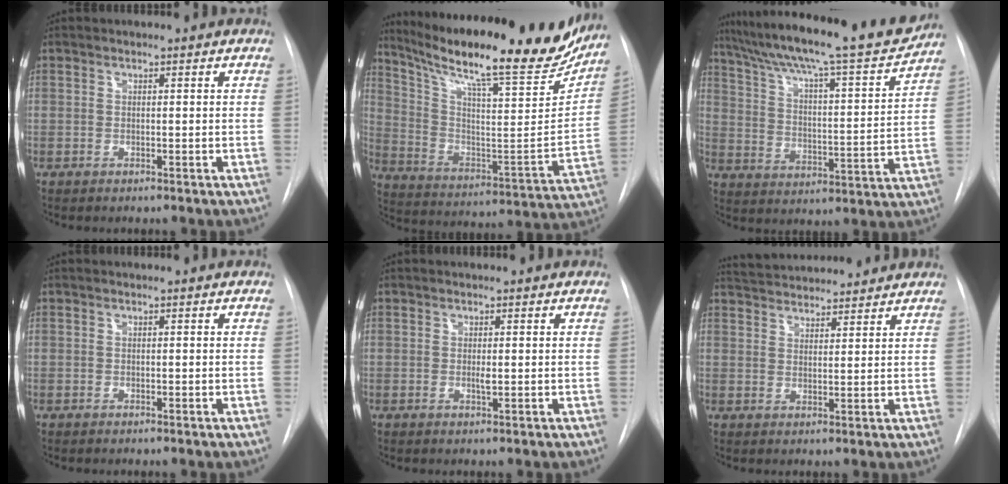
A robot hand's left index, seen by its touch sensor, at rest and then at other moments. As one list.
[{"total": 28.2, "force": [23.5, 4.0, 15.1], "torque": [-0.252, -0.055, 0.336]}, {"total": 23.4, "force": [20.5, 1.3, 11.2], "torque": [-0.190, -0.025, 0.294]}, {"total": 0.0}, {"total": 0.8, "force": [0.0, 0.1, 0.8], "torque": [-0.019, -0.006, -0.001]}, {"total": 11.9, "force": [11.3, 1.7, 3.3], "torque": [-0.057, 0.025, 0.167]}]